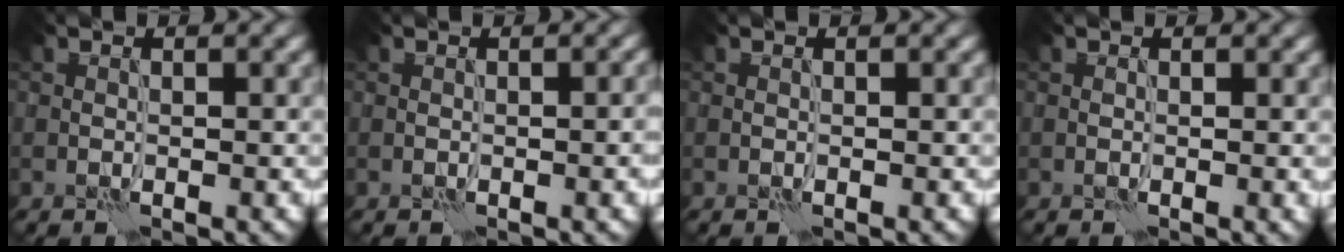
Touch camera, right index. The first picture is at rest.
{"total": 1.5, "force": [-0.2, 0.3, 1.5], "torque": [-0.018, 0.000, -0.003]}
{"total": 0.0}
{"total": 0.6, "force": [0.2, 0.2, 0.6], "torque": [-0.009, -0.001, 0.001]}